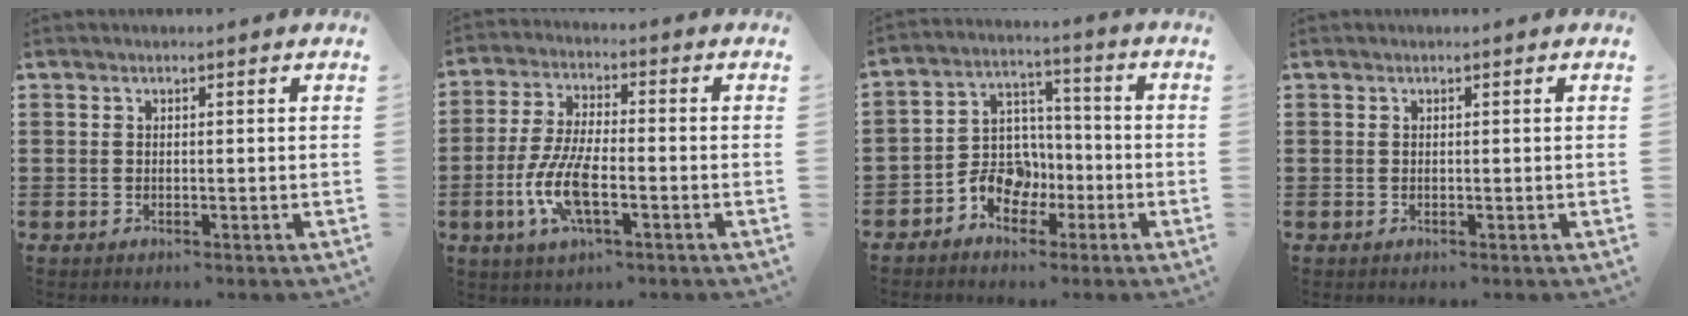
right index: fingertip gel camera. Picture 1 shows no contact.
{"total": 9.0, "force": [-3.1, 3.1, 7.8], "torque": [-0.182, -0.017, -0.062]}
{"total": 7.6, "force": [-3.2, 6.1, 3.2], "torque": [-0.077, 0.021, -0.058]}
{"total": 0.0}